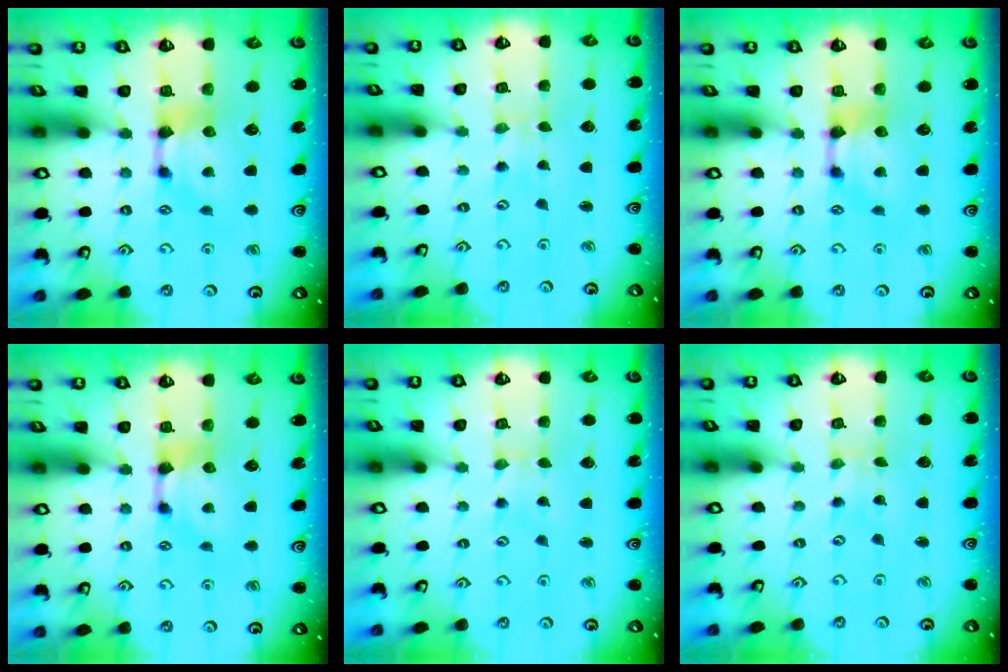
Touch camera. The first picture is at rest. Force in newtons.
{"total": 5.4, "press": 5.4, "slide": 0.2}
{"total": 0.0}
{"total": 0.0}
{"total": 3.2, "press": 3.2, "slide": 0.0}
{"total": 6.0, "press": 6.0, "slide": 0.5}